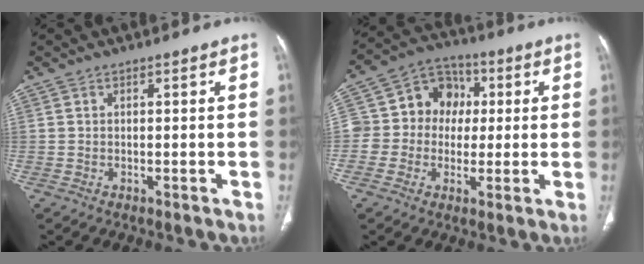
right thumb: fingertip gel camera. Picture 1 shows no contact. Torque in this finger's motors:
{"motor_torque": [0.13, -0.04, 0.36, 0.25, 0.03]}